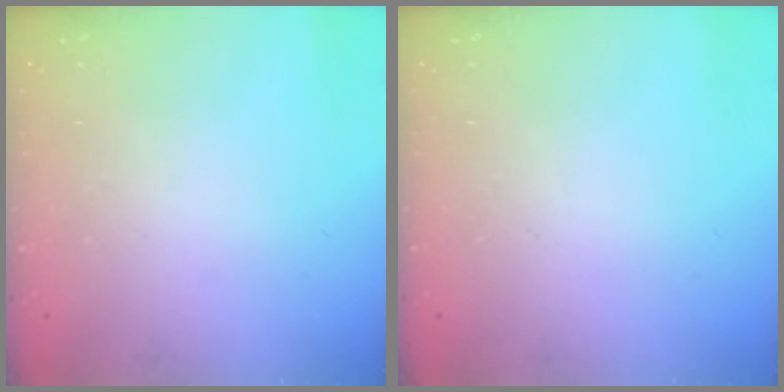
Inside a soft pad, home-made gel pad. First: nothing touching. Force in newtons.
{"total": 0.0}